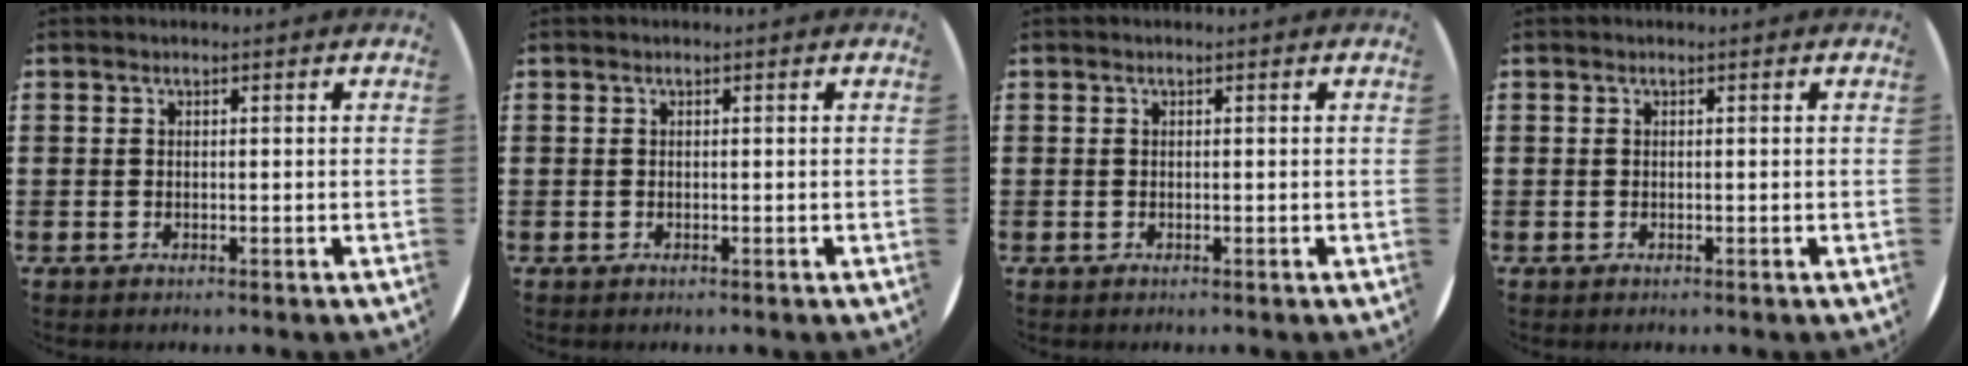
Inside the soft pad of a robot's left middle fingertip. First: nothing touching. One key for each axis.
{"total": 0.0}
{"total": 0.0}
{"total": 0.0}